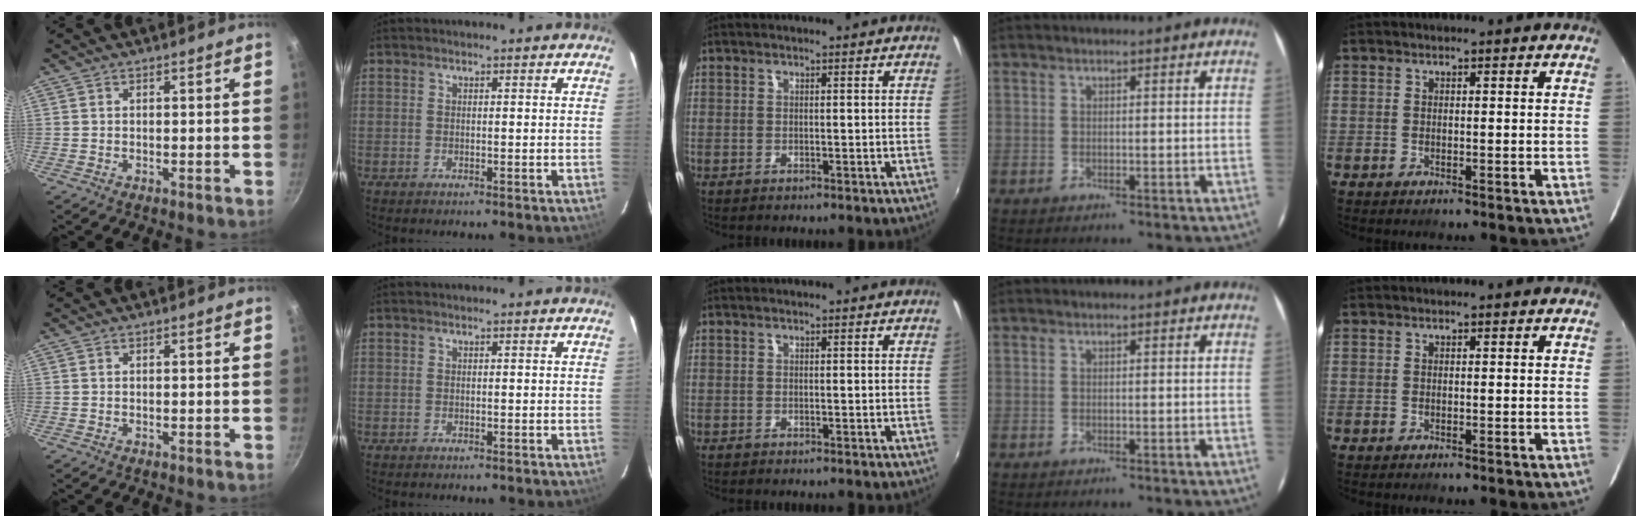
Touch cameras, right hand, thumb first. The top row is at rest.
{}